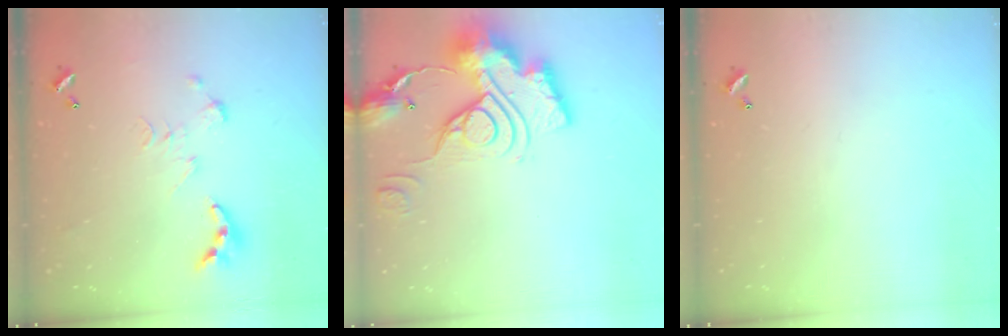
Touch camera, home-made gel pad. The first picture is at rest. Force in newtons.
{"total": 21.4, "press": 21.3, "slide": 2.0}
{"total": 0.0}